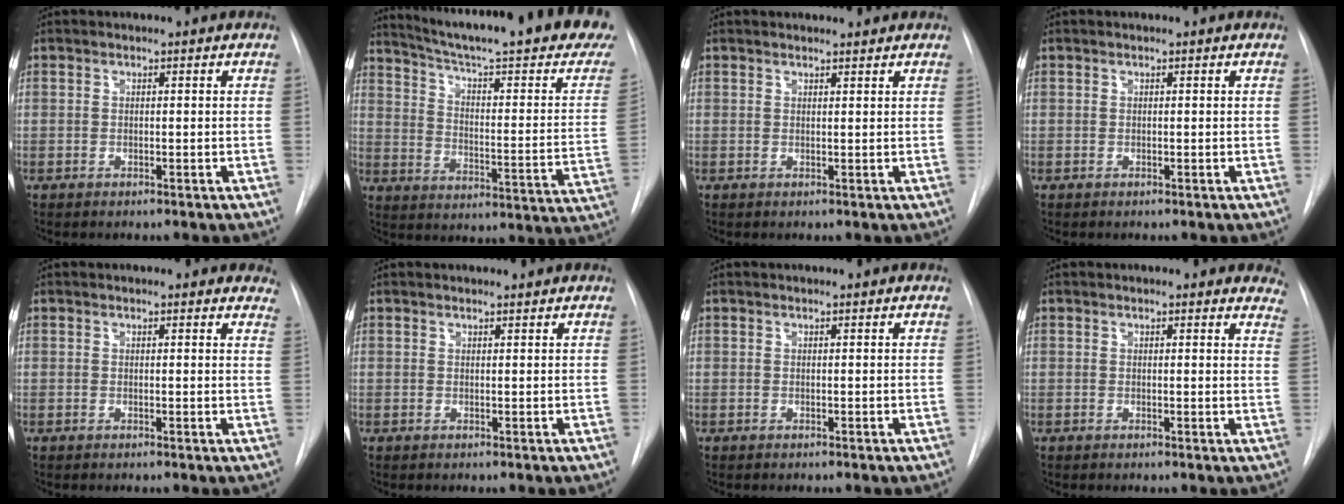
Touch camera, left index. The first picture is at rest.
{"total": 28.5, "force": [23.3, 2.1, 16.3], "torque": [-0.230, -0.076, 0.296]}
{"total": 2.1, "force": [2.1, 0.3, 0.4], "torque": [-0.009, 0.004, 0.023]}
{"total": 0.0}
{"total": 6.7, "force": [6.1, 2.0, 2.0], "torque": [0.001, -0.014, 0.040]}
{"total": 1.8, "force": [1.7, 0.2, 0.4], "torque": [-0.008, 0.005, 0.019]}
{"total": 0.0}
{"total": 8.8, "force": [8.2, 2.2, 2.4], "torque": [0.009, -0.026, 0.057]}